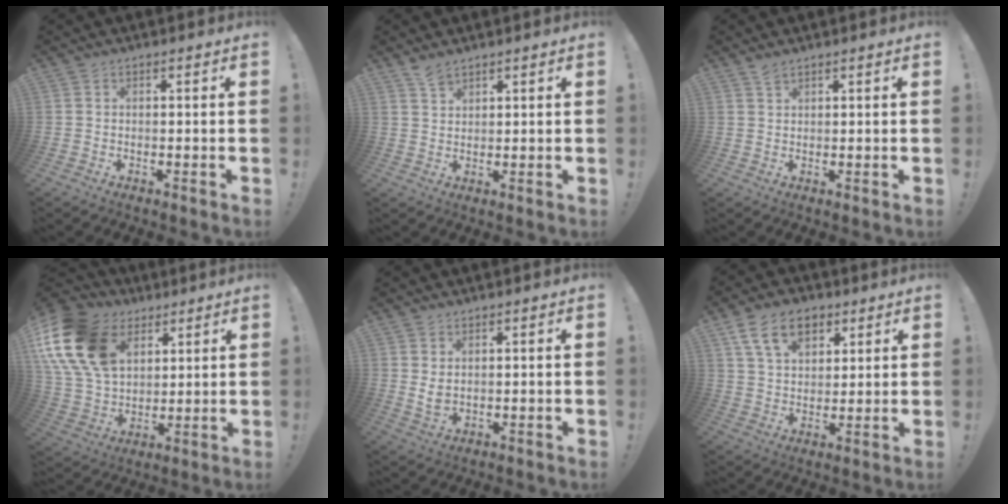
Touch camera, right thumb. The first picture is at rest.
{"total": 3.5, "force": [3.0, 1.0, 1.5], "torque": [-0.017, -0.022, 0.053]}
{"total": 2.2, "force": [1.8, 0.5, 1.1], "torque": [-0.016, -0.008, 0.032]}
{"total": 21.8, "force": [8.4, 15.4, 12.9], "torque": [-0.253, -0.028, 0.165]}
{"total": 3.4, "force": [1.5, 1.9, 2.5], "torque": [-0.027, -0.011, 0.025]}
{"total": 12.9, "force": [6.6, 8.3, 7.3], "torque": [-0.114, -0.014, 0.125]}